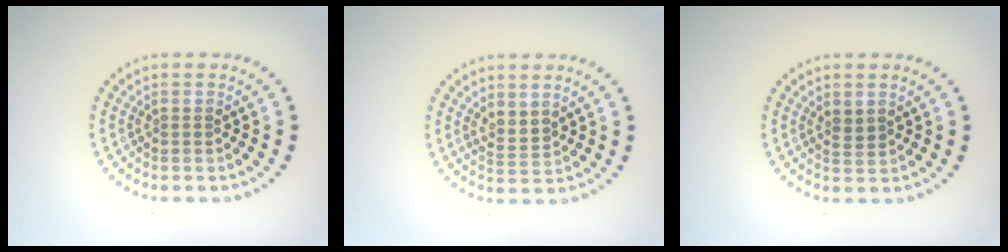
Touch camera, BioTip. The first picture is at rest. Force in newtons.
{"total": 1.7, "press": 1.4, "slide": 1.1}
{"total": 1.2, "press": 1.0, "slide": 0.6}